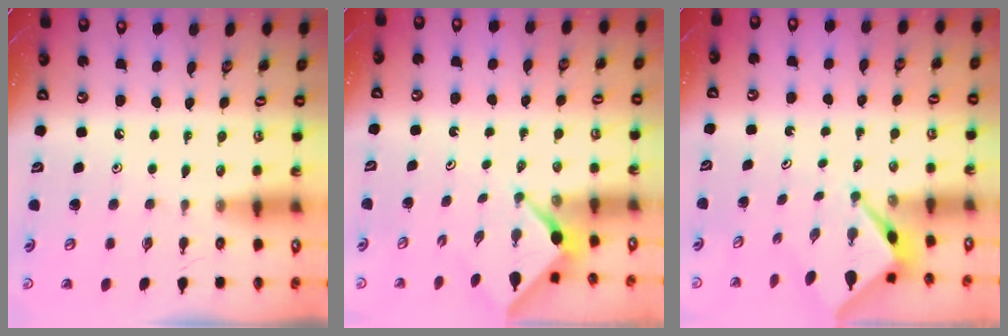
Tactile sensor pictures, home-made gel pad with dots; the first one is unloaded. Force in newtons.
{"total": 2.5, "press": 2.4, "slide": 0.3}
{"total": 2.5, "press": 2.5, "slide": 0.2}